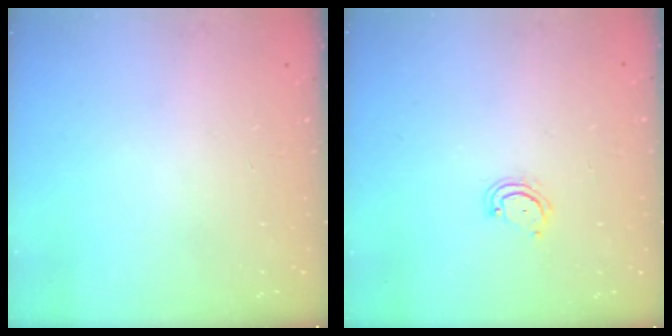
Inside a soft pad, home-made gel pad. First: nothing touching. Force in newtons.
{"total": 3.9, "press": 3.9, "slide": 0.3}